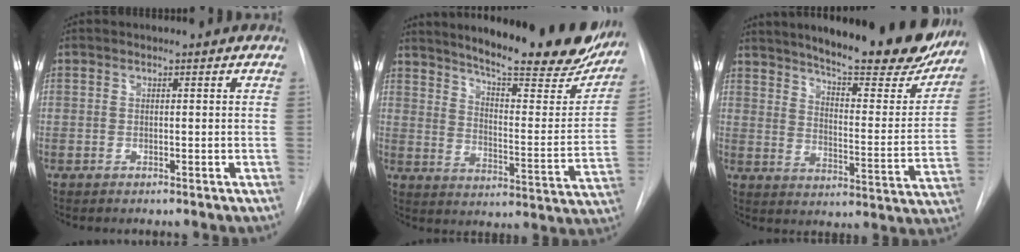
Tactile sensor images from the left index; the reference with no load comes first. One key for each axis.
{"total": 26.2, "fx": 22.0, "fy": 4.5, "fz": 13.6, "tx": -0.198, "ty": -0.055, "tz": 0.281}
{"total": 26.3, "fx": 22.1, "fy": 5.2, "fz": 13.4, "tx": -0.201, "ty": -0.047, "tz": 0.281}